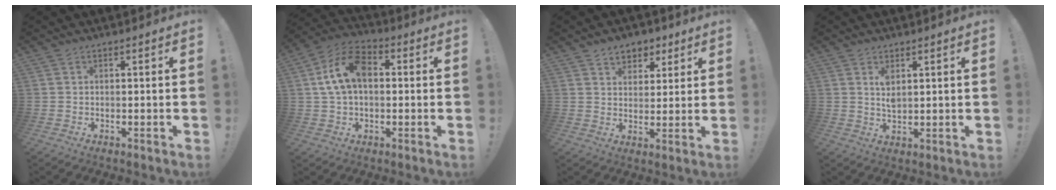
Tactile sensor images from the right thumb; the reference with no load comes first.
{"total": 13.2, "force": [1.9, 8.5, 9.9], "torque": [-0.189, 0.015, 0.040]}
{"total": 7.1, "force": [4.5, 5.2, 1.8], "torque": [-0.019, -0.026, 0.084]}
{"total": 3.5, "force": [2.0, 1.2, 2.7], "torque": [-0.045, -0.009, 0.032]}